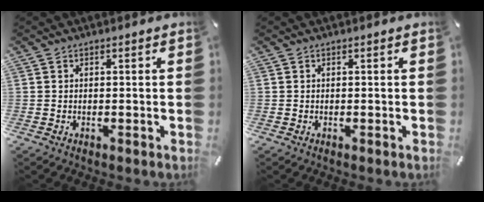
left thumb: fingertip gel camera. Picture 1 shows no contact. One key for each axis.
{"total": 0.0}